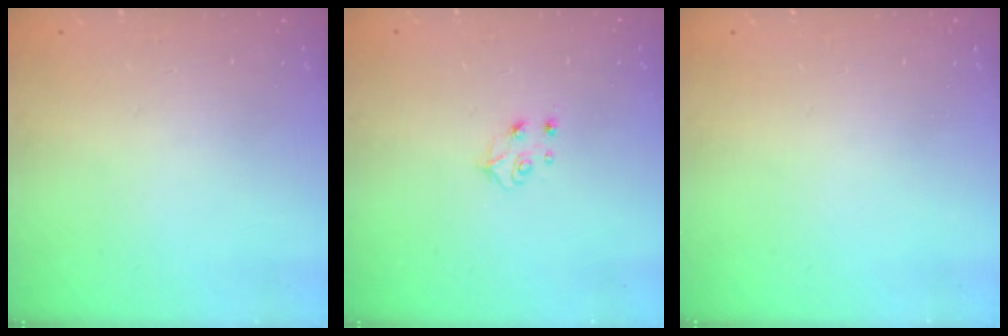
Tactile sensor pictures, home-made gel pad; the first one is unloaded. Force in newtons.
{"total": 5.2, "press": 5.1, "slide": 0.7}
{"total": 0.0}